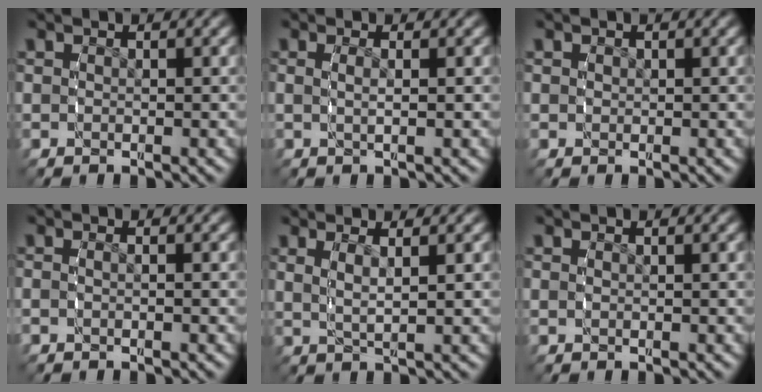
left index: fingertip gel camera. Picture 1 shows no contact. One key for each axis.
{"total": 1.3, "fx": 0.2, "fy": 0.0, "fz": 1.3, "tx": -0.029, "ty": -0.006, "tz": 0.007}
{"total": 0.6, "fx": 0.3, "fy": 0.5, "fz": 0.2, "tx": -0.012, "ty": -0.005, "tz": 0.011}
{"total": 1.4, "fx": -0.7, "fy": 0.7, "fz": 0.9, "tx": -0.030, "ty": -0.001, "tz": -0.014}
{"total": 2.9, "fx": 1.1, "fy": 0.5, "fz": 2.6, "tx": -0.050, "ty": -0.004, "tz": 0.026}
{"total": 0.0}